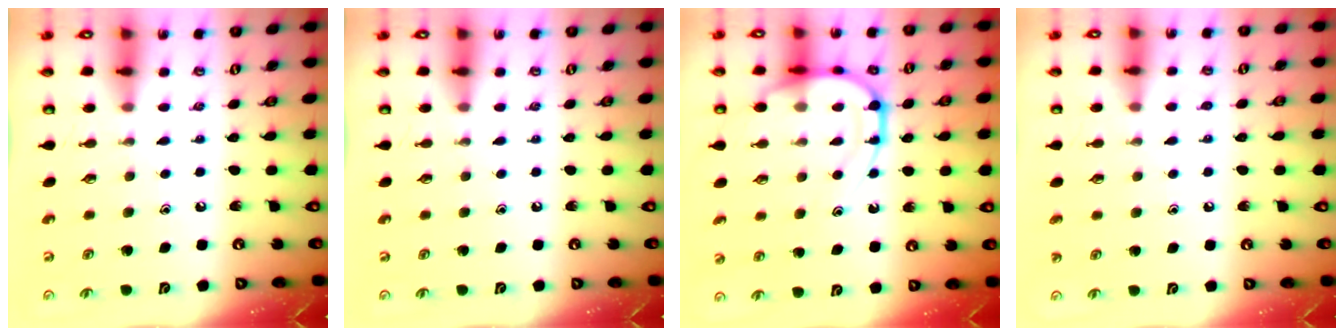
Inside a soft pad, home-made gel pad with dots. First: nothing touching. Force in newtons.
{"total": 0.0}
{"total": 13.6, "press": 13.5, "slide": 1.5}
{"total": 2.9, "press": 2.8, "slide": 0.3}